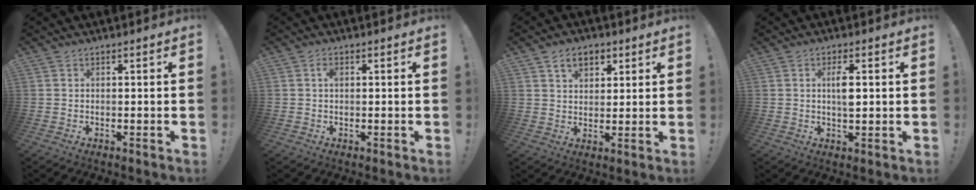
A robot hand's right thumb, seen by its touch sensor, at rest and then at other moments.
{"total": 1.9, "force": [0.5, 1.0, 1.5], "torque": [-0.027, 0.004, 0.007]}
{"total": 7.2, "force": [3.8, 4.9, 3.8], "torque": [-0.055, -0.006, 0.070]}
{"total": 5.0, "force": [0.7, 1.6, 4.6], "torque": [-0.069, -0.006, 0.006]}